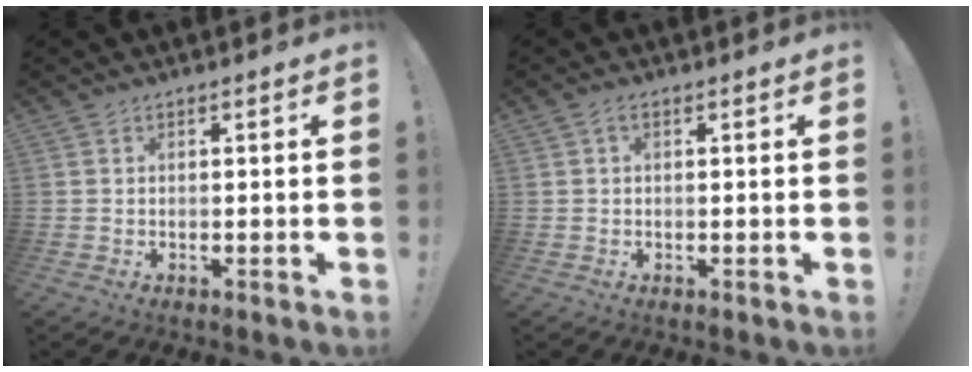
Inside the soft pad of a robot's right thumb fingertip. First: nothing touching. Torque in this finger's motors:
{"motor_torque": [-0.01, -0.07, -0.26, 0.25, 0.00]}